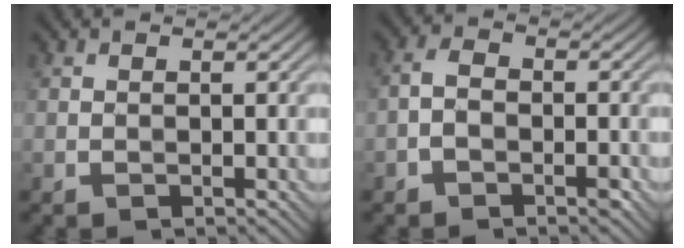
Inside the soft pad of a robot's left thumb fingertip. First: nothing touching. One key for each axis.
{"total": 2.8, "fx": -1.5, "fy": 1.5, "fz": 1.9, "tx": -0.031, "ty": 0.006, "tz": -0.033}